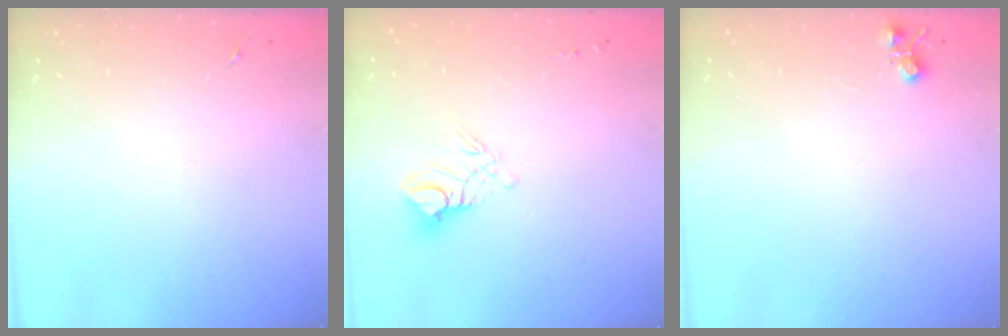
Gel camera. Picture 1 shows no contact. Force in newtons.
{"total": 10.0, "press": 9.9, "slide": 1.0}
{"total": 4.8, "press": 4.8, "slide": 0.7}